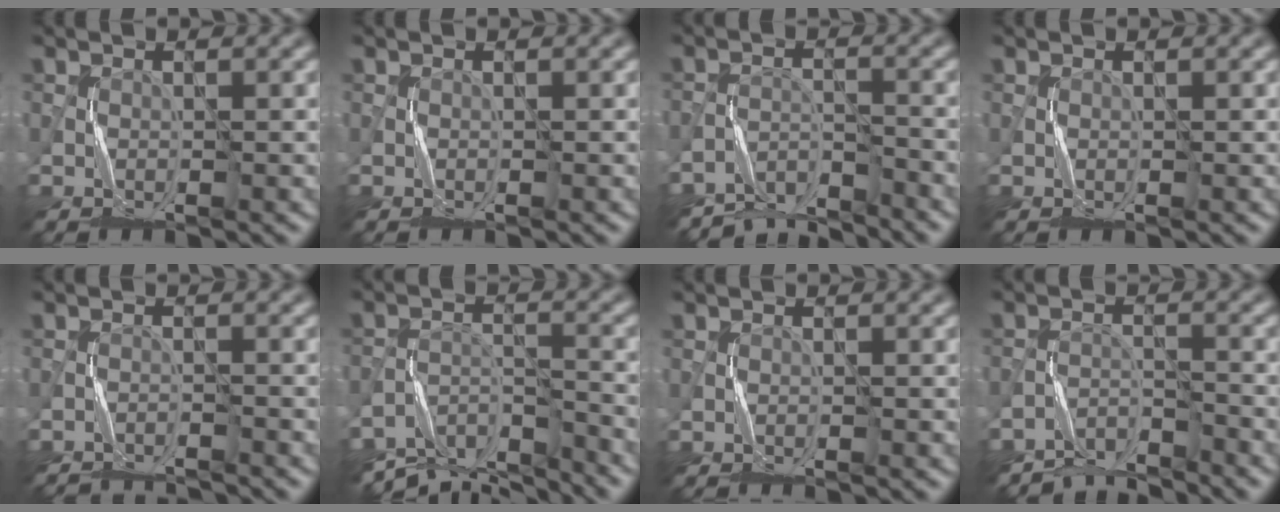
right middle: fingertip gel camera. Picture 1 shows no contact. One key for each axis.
{"total": 0.0}
{"total": 5.8, "fx": -5.6, "fy": 1.0, "fz": 0.9, "tx": -0.010, "ty": -0.010, "tz": -0.104}
{"total": 0.0}
{"total": 6.2, "fx": -6.1, "fy": 0.8, "fz": 0.5, "tx": -0.004, "ty": -0.004, "tz": -0.093}
{"total": 9.4, "fx": -8.6, "fy": 2.5, "fz": 2.8, "tx": -0.052, "ty": -0.008, "tz": -0.137}
{"total": 1.0, "fx": -1.0, "fy": -0.1, "fz": 0.1, "tx": -0.005, "ty": -0.003, "tz": -0.019}
{"total": 4.9, "fx": -4.8, "fy": 0.8, "fz": 0.5, "tx": -0.005, "ty": -0.008, "tz": -0.091}